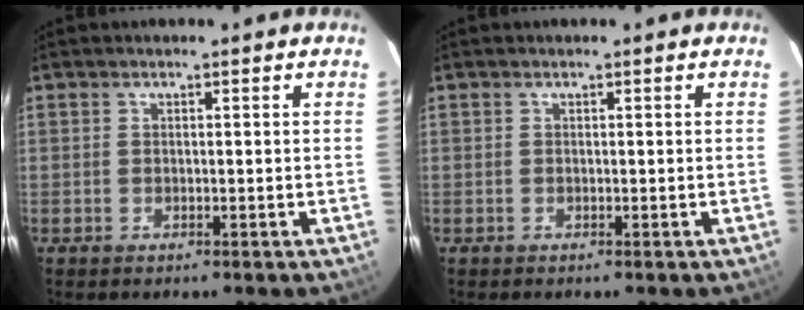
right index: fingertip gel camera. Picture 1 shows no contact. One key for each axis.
{"total": 0.0}